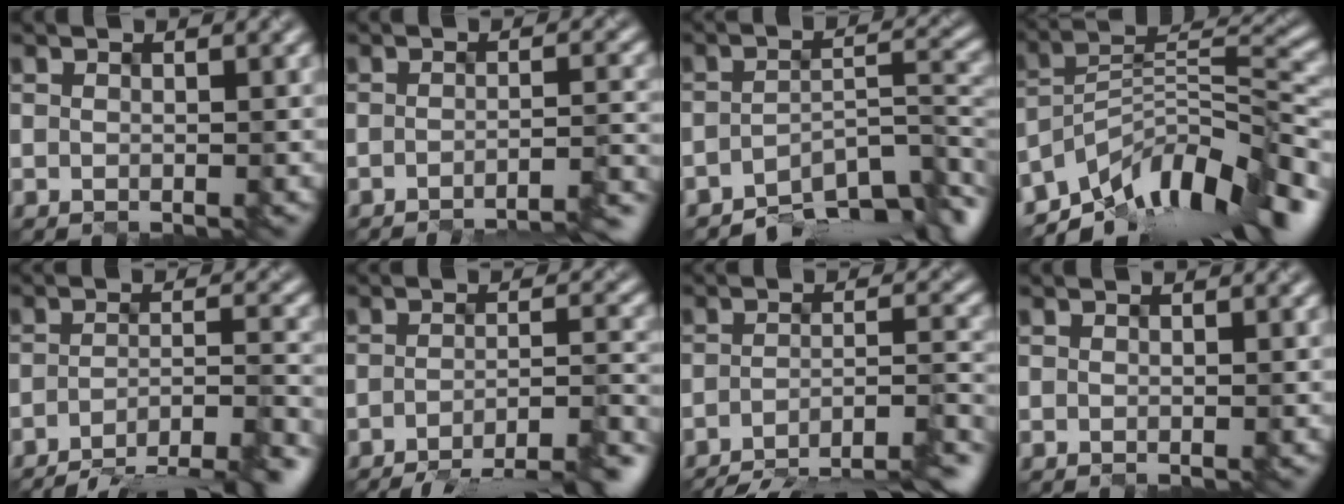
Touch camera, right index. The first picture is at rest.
{"total": 5.5, "force": [-4.3, 0.6, 3.3], "torque": [-0.033, 0.007, -0.057]}
{"total": 8.3, "force": [-6.4, 2.7, 4.5], "torque": [-0.053, -0.004, -0.100]}
{"total": 11.5, "force": [-8.8, 3.3, 6.5], "torque": [-0.100, 0.020, -0.161]}
{"total": 8.7, "force": [-7.2, 1.5, 4.8], "torque": [-0.060, -0.002, -0.100]}
{"total": 9.0, "force": [-7.2, 1.5, 5.2], "torque": [-0.064, 0.000, -0.090]}
{"total": 10.1, "force": [-8.5, 2.0, 5.1], "torque": [-0.069, 0.002, -0.109]}
{"total": 0.0}